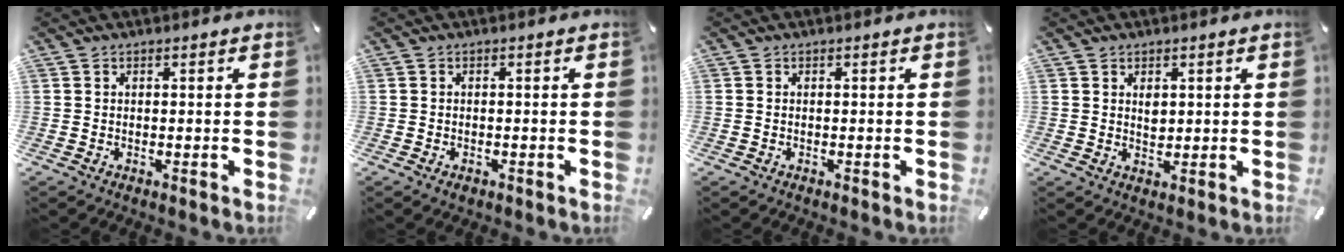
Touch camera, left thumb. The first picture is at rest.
{"total": 1.0, "force": [-0.6, 0.6, 0.5], "torque": [-0.010, 0.001, -0.011]}
{"total": 0.0}
{"total": 2.4, "force": [1.0, 1.7, 1.3], "torque": [-0.014, -0.005, 0.015]}